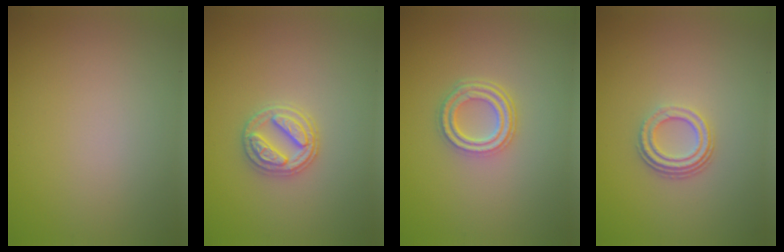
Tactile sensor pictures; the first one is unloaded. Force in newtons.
{"total": 3.1, "press": 2.9, "slide": 1.0}
{"total": 3.6, "press": 2.7, "slide": 2.3}
{"total": 3.2, "press": 2.4, "slide": 2.2}